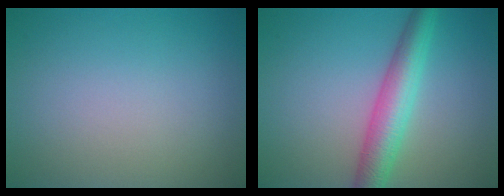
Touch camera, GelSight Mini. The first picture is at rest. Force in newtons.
{"total": 5.0, "press": 5.0, "slide": 0.1}